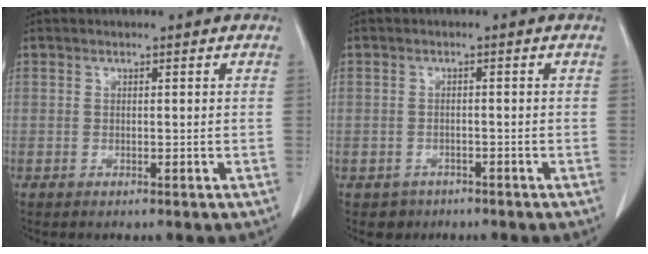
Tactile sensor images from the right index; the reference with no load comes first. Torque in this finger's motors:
{"motor_torque": [-0.43, -0.06, -1.05, -0.21]}